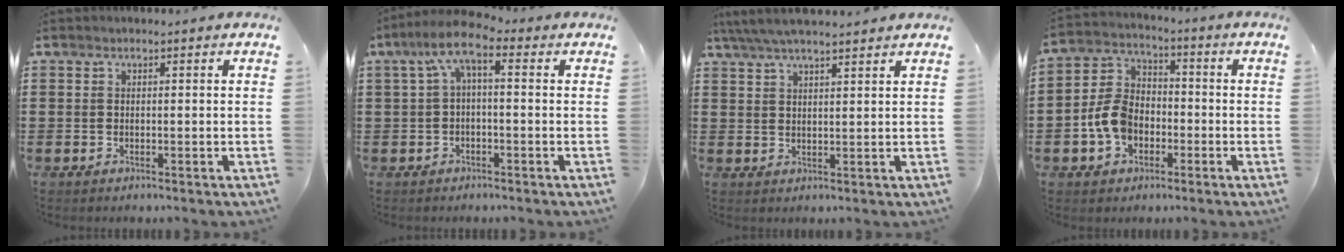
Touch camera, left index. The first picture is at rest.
{"total": 5.3, "force": [0.1, 1.7, 5.0], "torque": [-0.114, -0.011, -0.008]}
{"total": 4.6, "force": [4.0, 0.5, 2.4], "torque": [-0.055, -0.005, 0.072]}
{"total": 7.5, "force": [-2.6, 5.5, 4.4], "torque": [-0.120, 0.011, -0.056]}